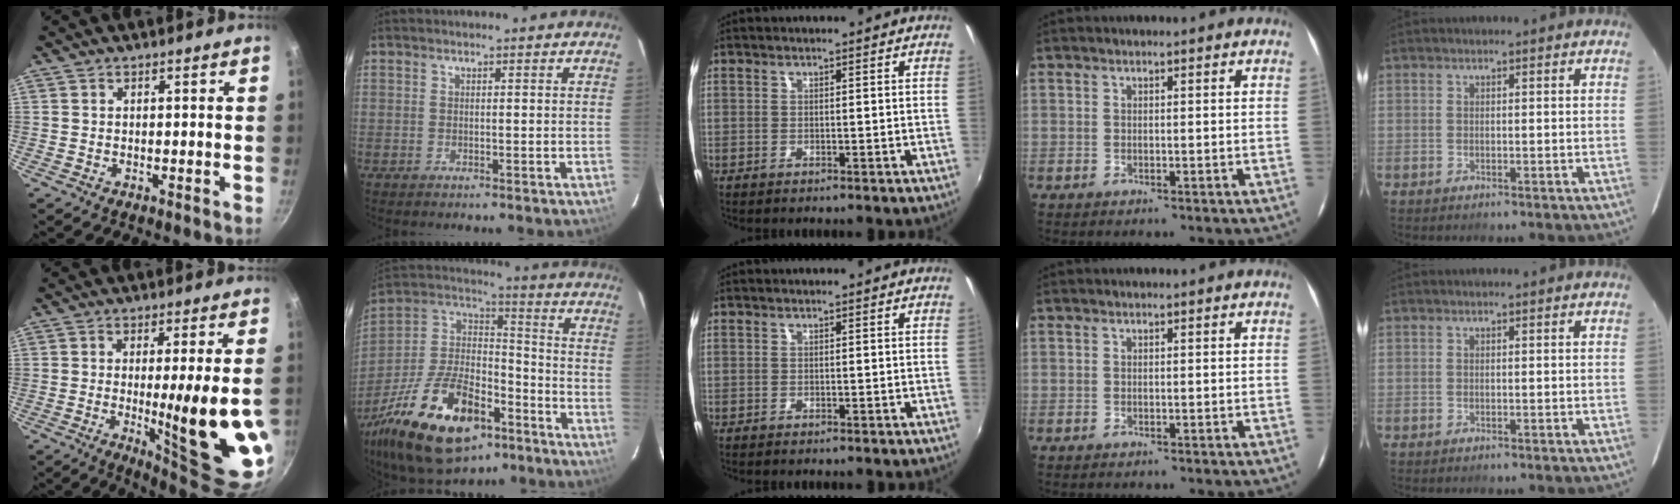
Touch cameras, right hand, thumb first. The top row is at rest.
{"thumb": {"total": 15.9, "force": [-1.9, 2.3, 15.6], "torque": [-0.214, -0.016, -0.014]}, "index": {"total": 26.6, "force": [-15.1, 13.1, 17.5], "torque": [-0.350, -0.001, -0.246]}}